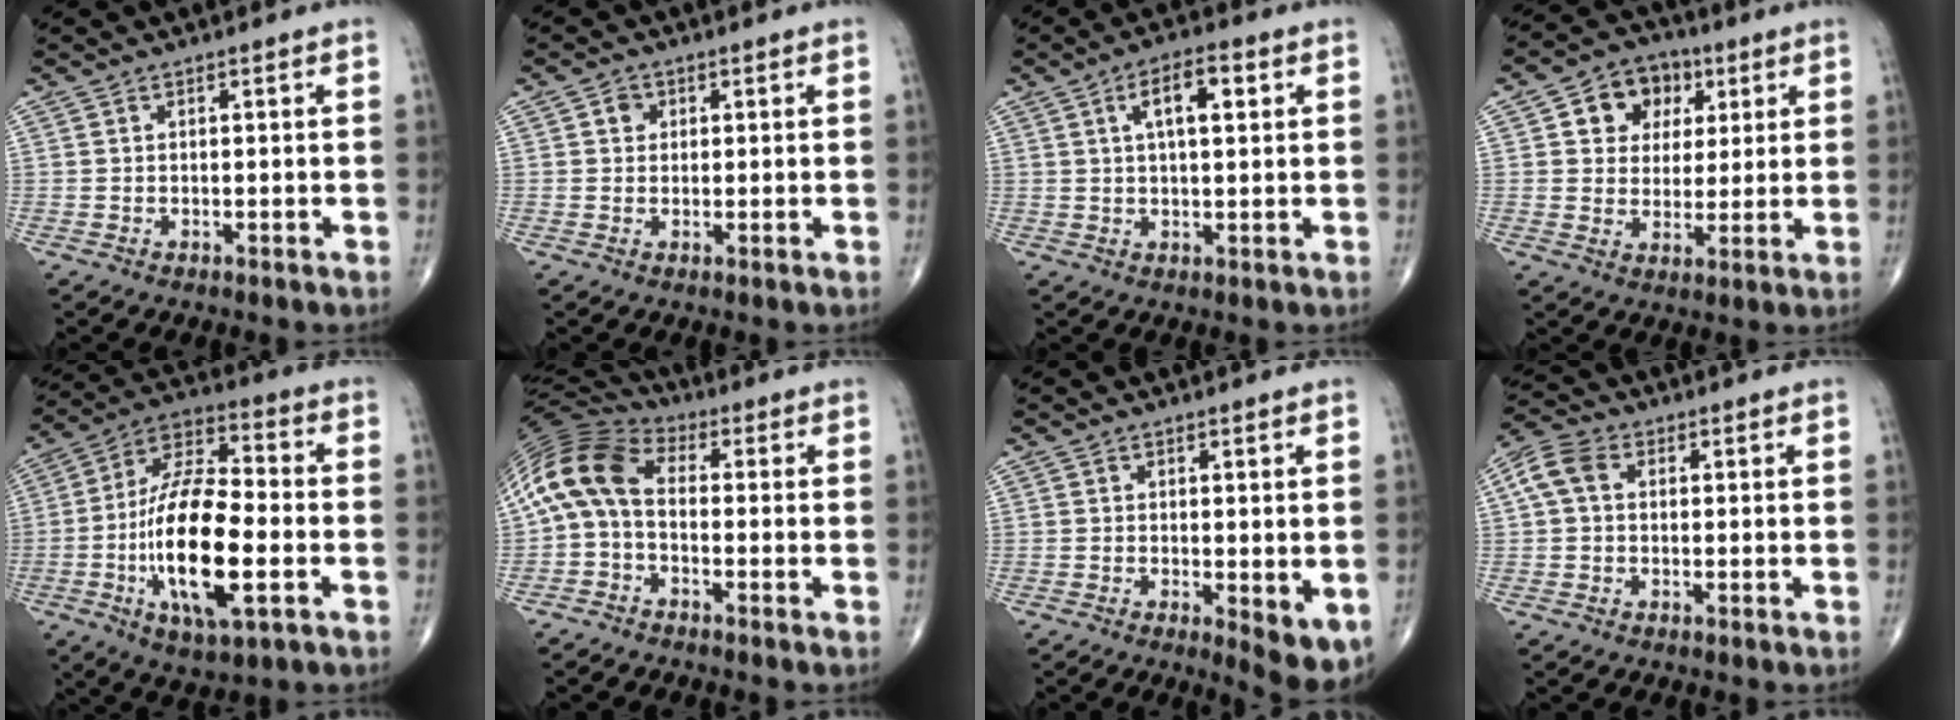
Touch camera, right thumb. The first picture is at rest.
{"total": 2.2, "force": [0.6, 1.9, 0.8], "torque": [-0.003, 0.000, 0.007]}
{"total": 6.9, "force": [2.2, 2.7, 5.9], "torque": [-0.091, 0.006, 0.034]}
{"total": 10.2, "force": [3.7, 8.2, 4.9], "torque": [-0.034, -0.004, 0.057]}
{"total": 19.4, "force": [-4.3, 7.0, 17.6], "torque": [-0.319, 0.012, -0.070]}
{"total": 11.3, "force": [-0.5, 6.7, 9.1], "torque": [-0.184, 0.037, -0.029]}
{"total": 6.2, "force": [-1.1, 2.2, 5.6], "torque": [-0.071, -0.017, -0.012]}
{"total": 5.9, "force": [1.0, 4.2, 4.0], "torque": [-0.087, 0.022, 0.013]}